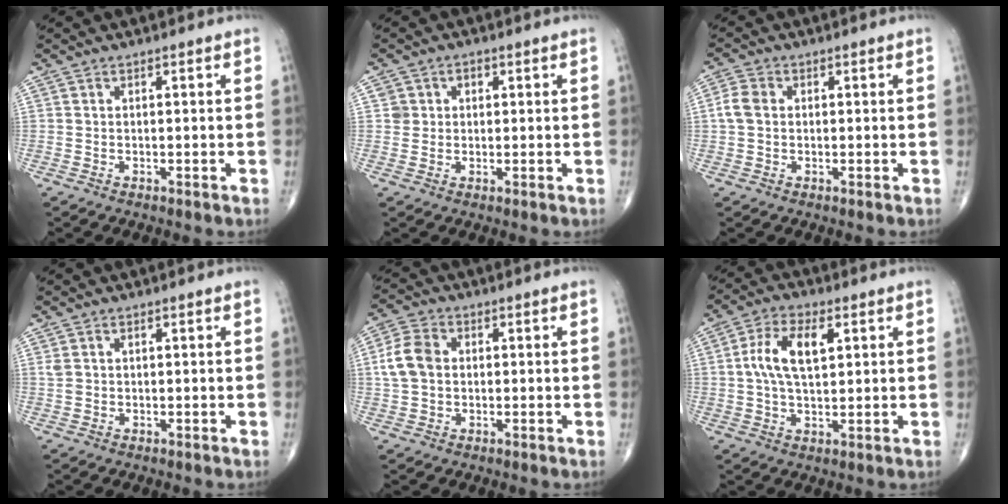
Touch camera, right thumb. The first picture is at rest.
{"total": 2.7, "force": [0.7, 2.6, 0.5], "torque": [0.010, 0.000, 0.008]}
{"total": 3.7, "force": [0.2, 2.8, 2.3], "torque": [-0.050, 0.010, -0.001]}
{"total": 1.6, "force": [0.5, 1.1, 1.0], "torque": [-0.028, 0.008, 0.016]}
{"total": 7.0, "force": [0.7, 5.2, 4.5], "torque": [-0.089, 0.013, 0.010]}
{"total": 9.2, "force": [2.2, 4.5, 7.7], "torque": [-0.146, 0.006, 0.037]}